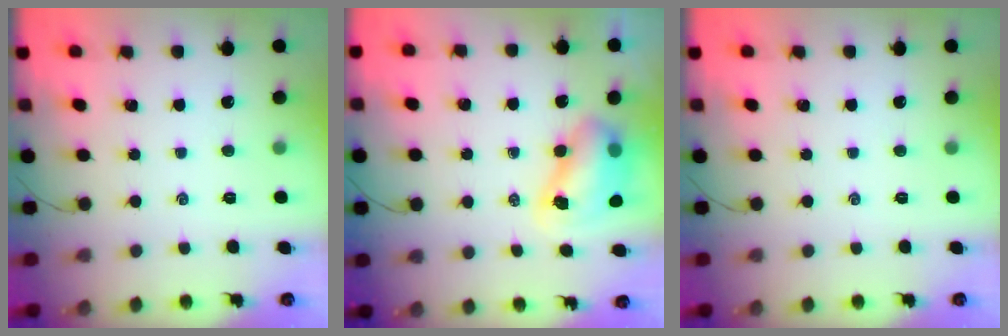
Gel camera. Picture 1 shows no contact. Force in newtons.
{"total": 8.2, "press": 8.0, "slide": 2.0}
{"total": 0.0}